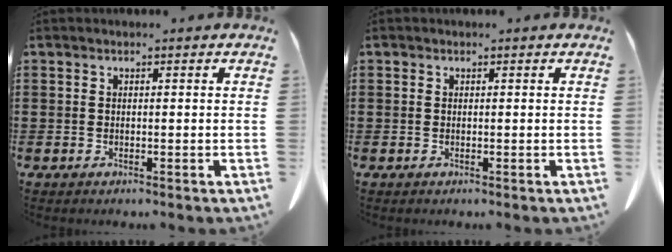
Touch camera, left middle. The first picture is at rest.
{"total": 0.0}